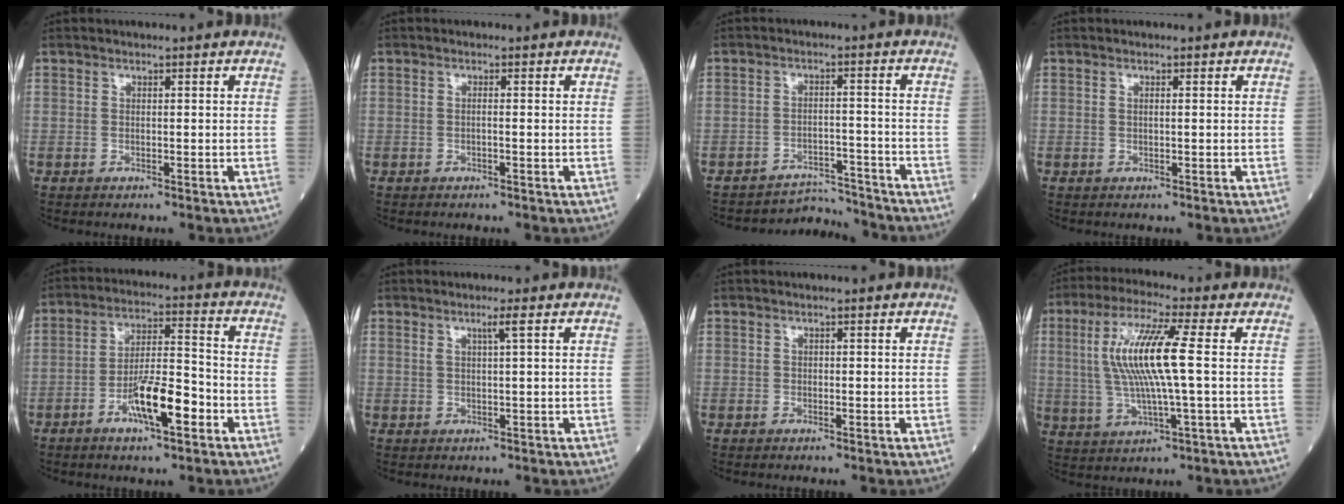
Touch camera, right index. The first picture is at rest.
{"total": 0.6, "force": [-0.1, 0.0, 0.6], "torque": [-0.012, 0.002, 0.000]}
{"total": 5.6, "force": [-5.3, 0.4, -1.6], "torque": [0.021, 0.021, -0.077]}
{"total": 0.6, "force": [0.2, 0.0, 0.5], "torque": [-0.014, 0.001, 0.005]}
{"total": 9.7, "force": [-4.3, 1.8, 8.5], "torque": [-0.158, 0.003, -0.072]}
{"total": 1.8, "force": [0.9, -0.4, 1.5], "torque": [-0.033, -0.001, 0.020]}
{"total": 0.0}
{"total": 11.5, "force": [1.3, 0.7, 11.4], "torque": [-0.237, 0.010, 0.026]}